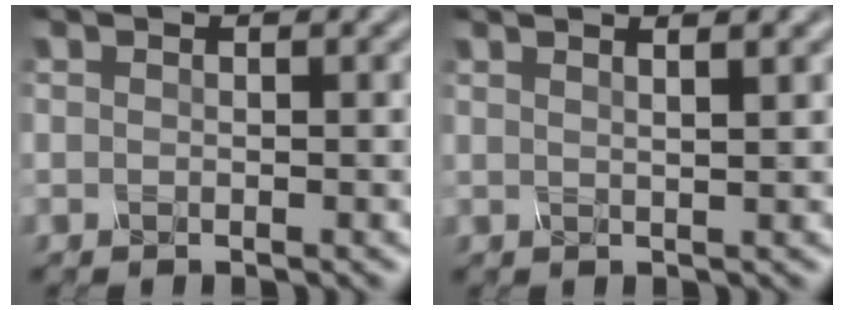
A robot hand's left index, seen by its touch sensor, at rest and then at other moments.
{"total": 3.8, "force": [2.2, 1.5, 2.7], "torque": [-0.006, 0.026, -0.005]}